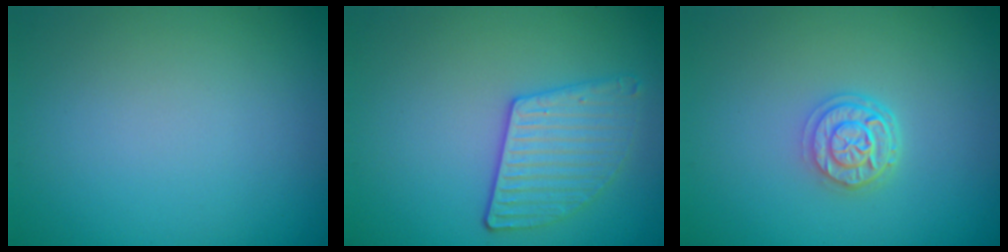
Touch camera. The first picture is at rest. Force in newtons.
{"total": 3.0, "press": 2.9, "slide": 0.7}
{"total": 2.7, "press": 2.2, "slide": 1.6}